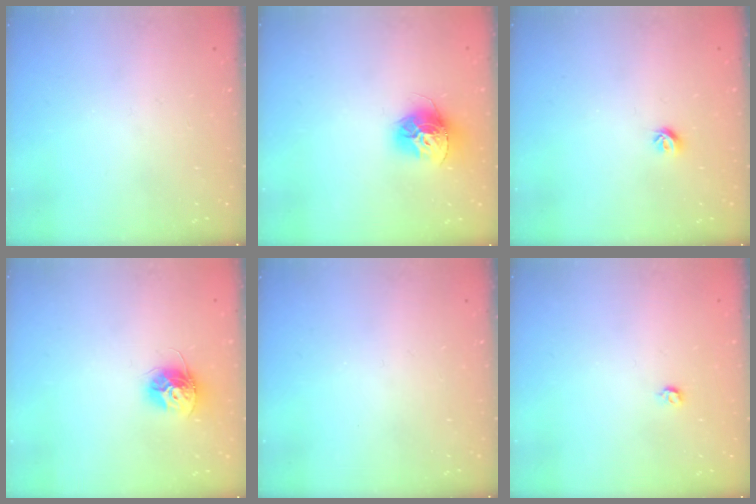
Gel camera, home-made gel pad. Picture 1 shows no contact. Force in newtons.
{"total": 12.9, "press": 12.9, "slide": 1.2}
{"total": 4.7, "press": 4.6, "slide": 0.9}
{"total": 9.7, "press": 9.7, "slide": 0.3}
{"total": 0.0}
{"total": 3.5, "press": 3.4, "slide": 0.6}